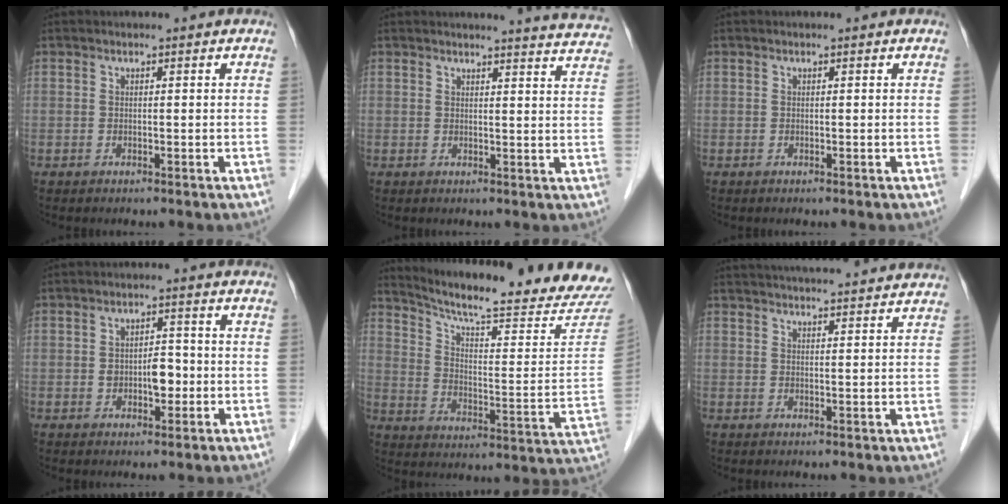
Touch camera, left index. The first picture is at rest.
{"total": 10.0, "force": [9.8, -0.3, 1.8], "torque": [-0.012, -0.054, 0.085]}
{"total": 0.0}
{"total": 4.0, "force": [-0.7, 2.2, 3.2], "torque": [-0.052, 0.008, -0.007]}
{"total": 24.7, "force": [22.9, 1.3, 9.2], "torque": [-0.142, -0.082, 0.299]}
{"total": 15.3, "force": [14.4, 1.0, 5.3], "torque": [-0.086, 0.033, 0.191]}